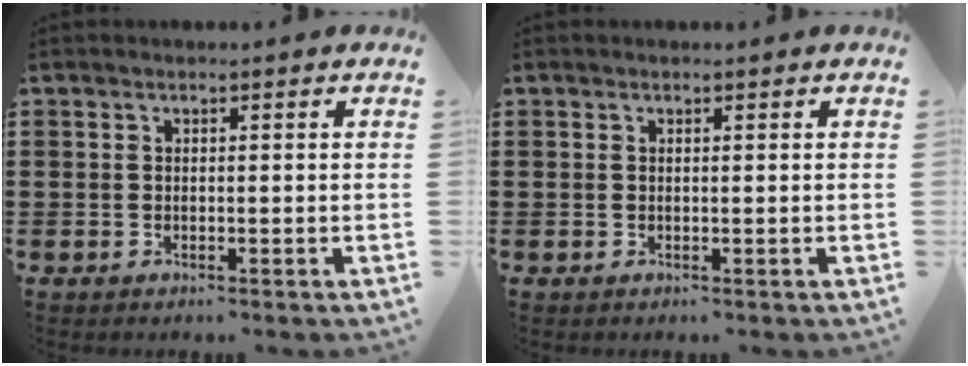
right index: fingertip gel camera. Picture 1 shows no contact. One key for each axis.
{"total": 0.0}